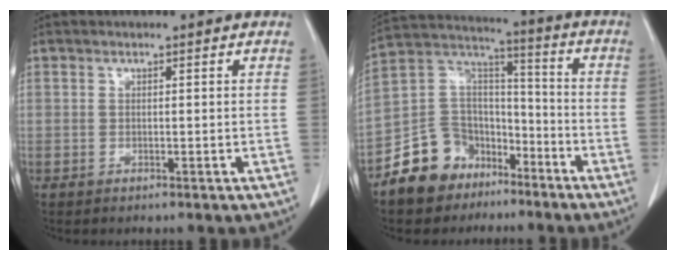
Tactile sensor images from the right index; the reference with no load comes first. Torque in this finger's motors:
{"motor_torque": [-0.21, -0.12, -0.30, -0.21]}